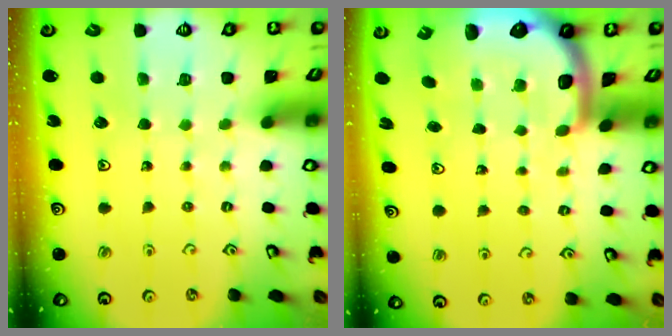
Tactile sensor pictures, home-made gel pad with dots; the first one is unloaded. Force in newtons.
{"total": 4.9, "press": 4.6, "slide": 1.4}